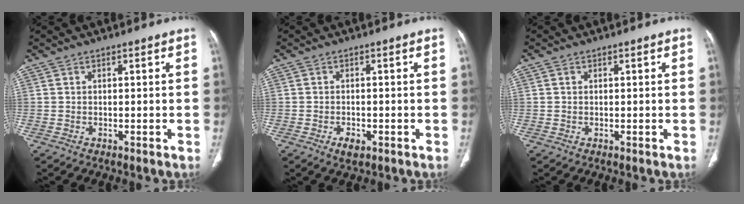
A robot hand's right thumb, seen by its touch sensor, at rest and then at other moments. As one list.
[{"total": 2.2, "force": [-1.1, 1.2, 1.5], "torque": [-0.022, 0.001, -0.014]}, {"total": 0.0}]